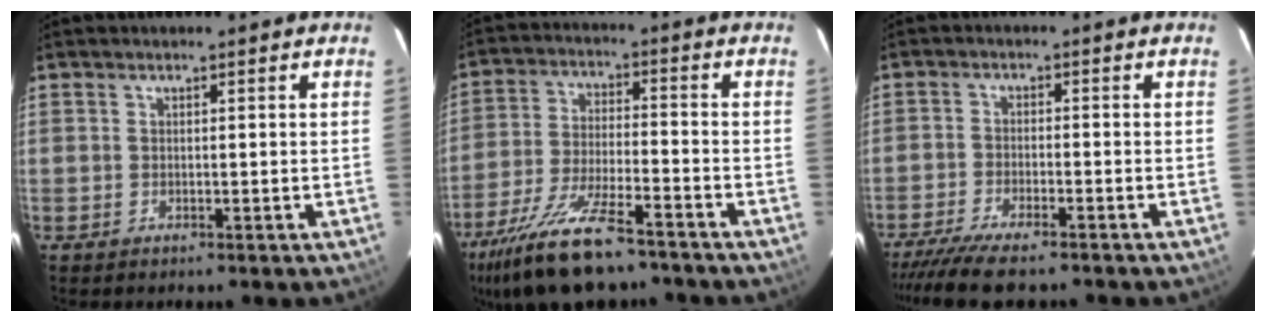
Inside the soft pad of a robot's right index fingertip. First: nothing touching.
{"total": 17.8, "force": [-13.9, 4.5, 10.2], "torque": [-0.215, -0.039, -0.241]}
{"total": 9.7, "force": [-8.2, 1.4, 4.9], "torque": [-0.117, -0.032, -0.144]}